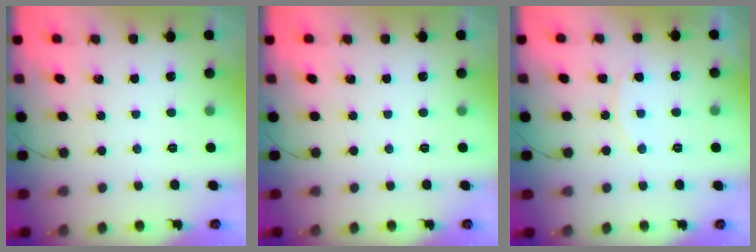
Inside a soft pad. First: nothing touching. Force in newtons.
{"total": 0.0}
{"total": 6.0, "press": 6.0, "slide": 0.6}